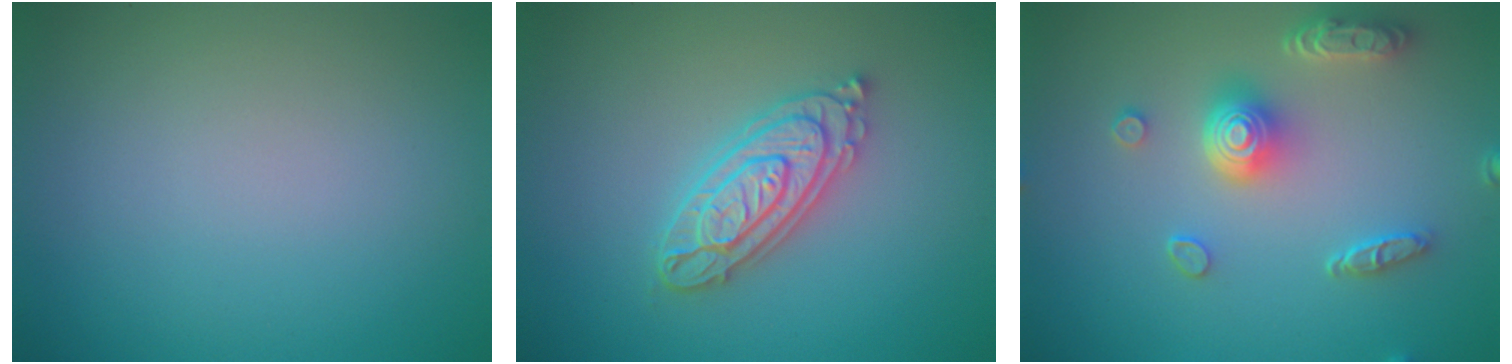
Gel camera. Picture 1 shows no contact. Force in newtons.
{"total": 4.4, "press": 4.3, "slide": 0.8}
{"total": 5.0, "press": 3.9, "slide": 3.1}